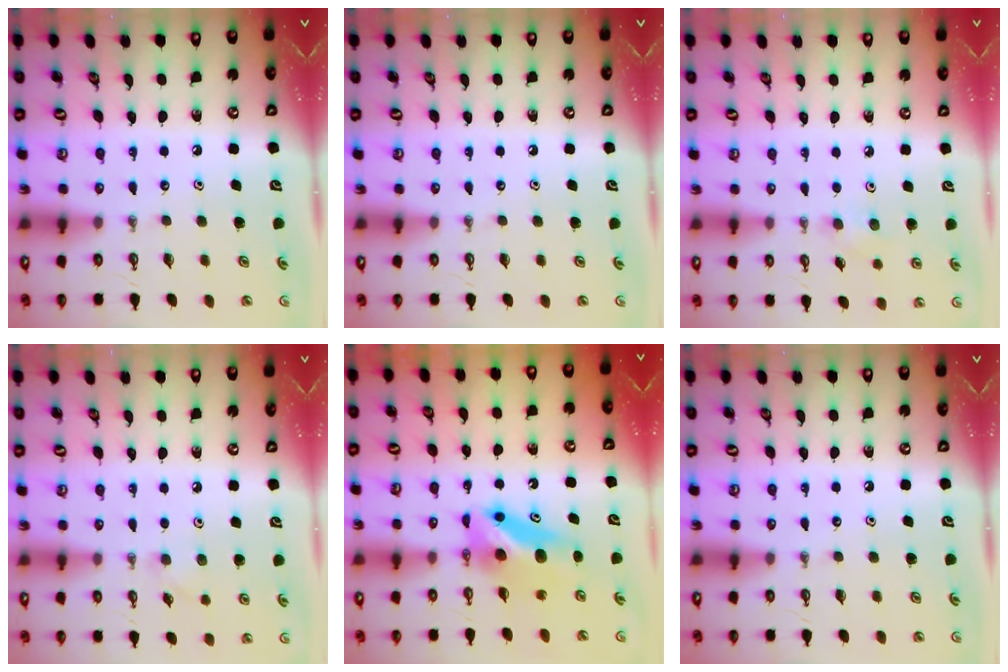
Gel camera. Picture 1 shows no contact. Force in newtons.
{"total": 0.0}
{"total": 6.0, "press": 5.7, "slide": 1.7}
{"total": 3.9, "press": 3.8, "slide": 0.8}
{"total": 6.6, "press": 6.6, "slide": 0.5}
{"total": 0.0}